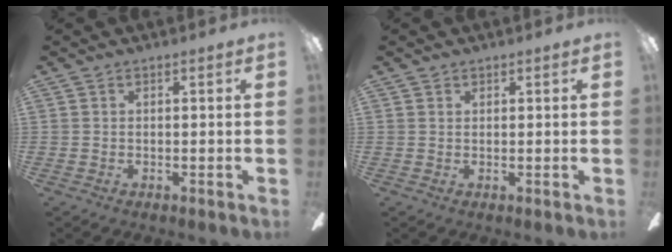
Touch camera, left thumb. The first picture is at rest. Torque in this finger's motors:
{"motor_torque": [0.06, -0.03, -0.30, 0.19, -0.03]}